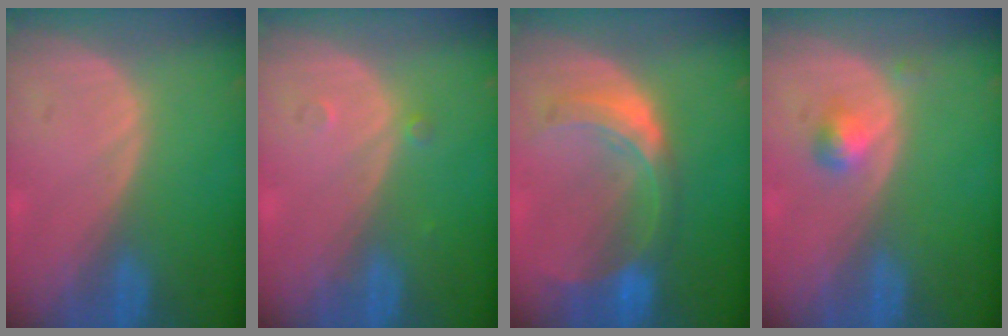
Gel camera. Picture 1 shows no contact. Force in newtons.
{"total": 0.8, "press": 0.8, "slide": 0.1}
{"total": 8.1, "press": 7.1, "slide": 3.7}
{"total": 2.2, "press": 2.2, "slide": 0.2}